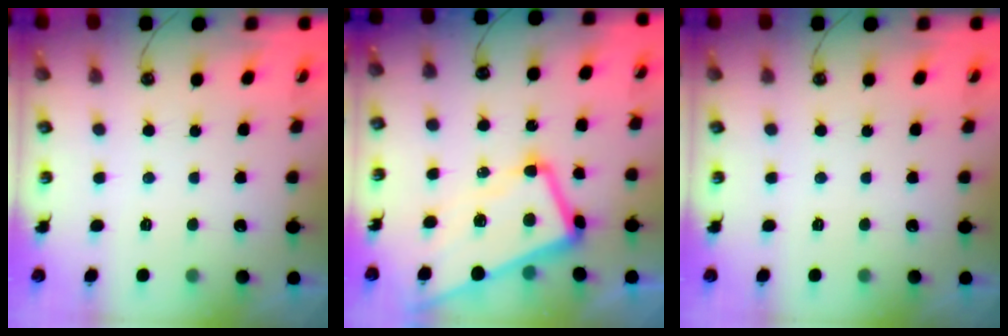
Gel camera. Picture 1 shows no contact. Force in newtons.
{"total": 7.6, "press": 7.5, "slide": 1.5}
{"total": 0.0}